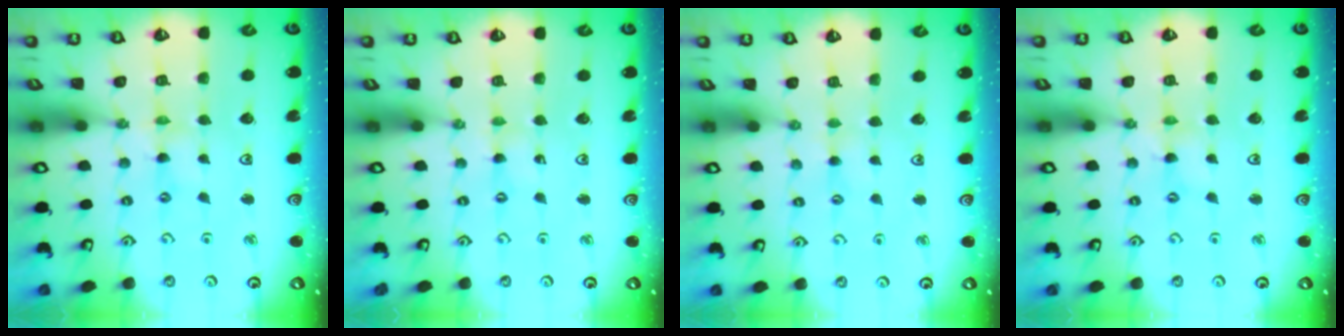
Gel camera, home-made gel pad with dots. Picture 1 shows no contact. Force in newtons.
{"total": 0.0}
{"total": 1.8, "press": 1.7, "slide": 0.3}
{"total": 0.8, "press": 0.8, "slide": 0.1}